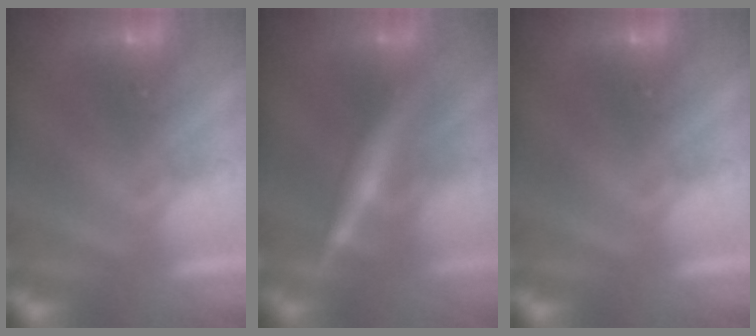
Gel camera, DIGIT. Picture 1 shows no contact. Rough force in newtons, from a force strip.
{"total": 2.9}
{"total": 0.0}